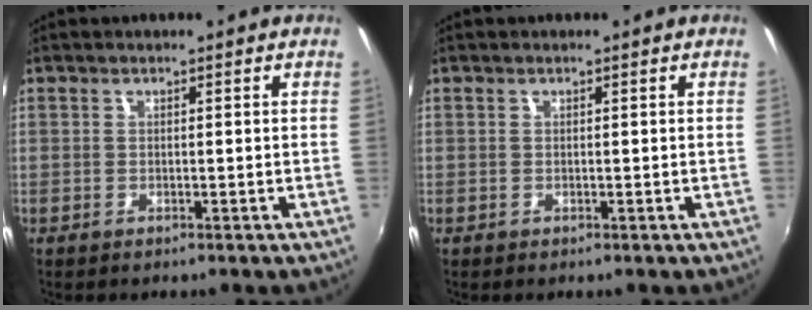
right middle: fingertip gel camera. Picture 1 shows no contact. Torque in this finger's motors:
{"motor_torque": [0.08, 0.03, -0.07, 0.00]}